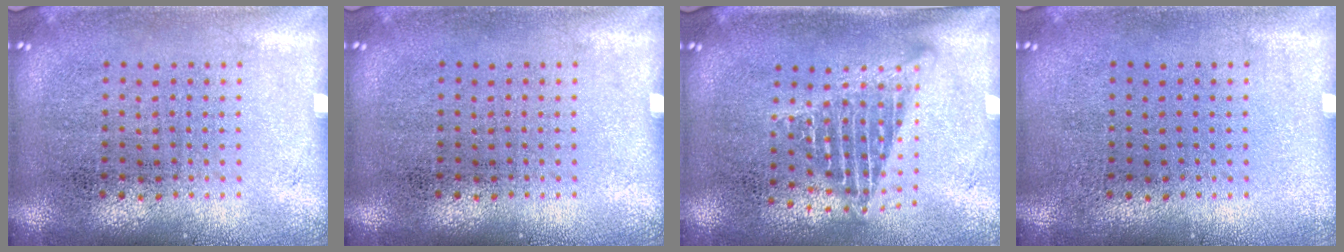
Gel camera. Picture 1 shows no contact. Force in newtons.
{"total": 0.0}
{"total": 1.4, "press": 1.2, "slide": 0.8}
{"total": 0.0}